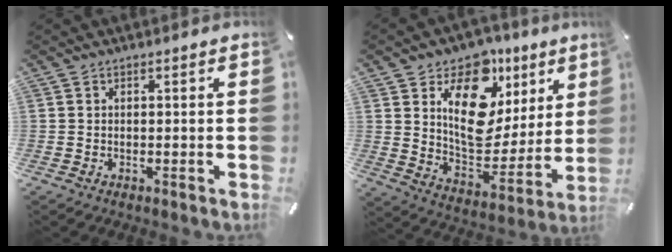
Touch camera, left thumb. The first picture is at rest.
{"total": 17.3, "force": [7.5, 11.6, 10.5], "torque": [-0.153, -0.043, 0.135]}